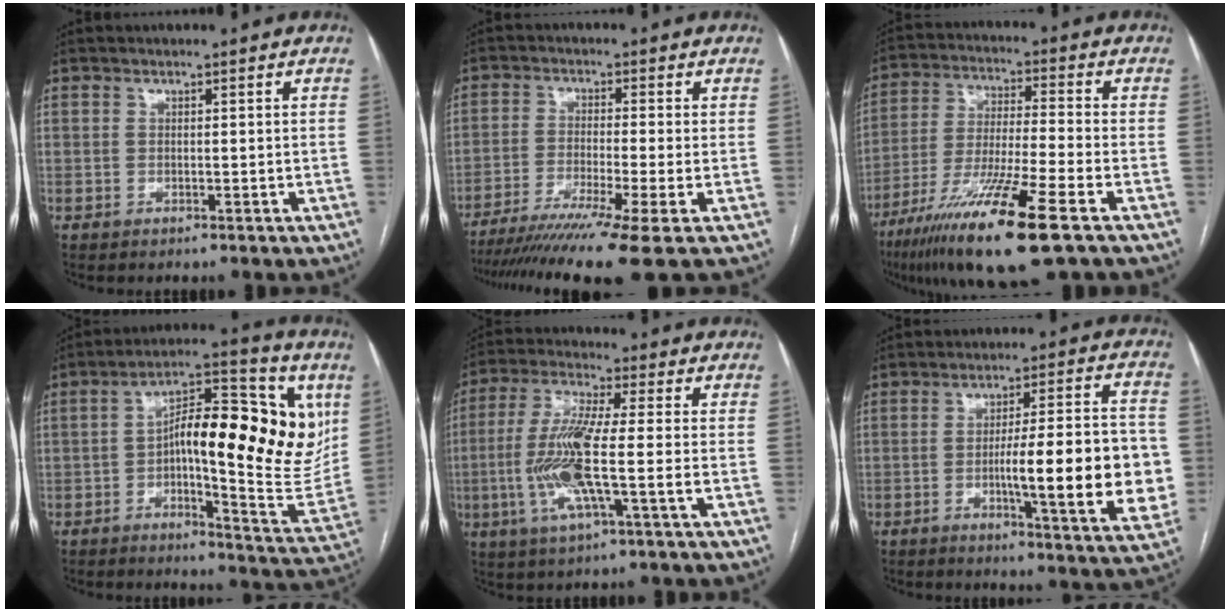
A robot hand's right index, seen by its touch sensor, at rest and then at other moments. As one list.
[{"total": 13.4, "force": [-9.9, -2.2, 8.7], "torque": [-0.141, -0.041, -0.157]}, {"total": 17.1, "force": [-9.6, 0.4, 14.1], "torque": [-0.273, -0.047, -0.172]}, {"total": 22.1, "force": [4.0, 6.1, 20.9], "torque": [-0.292, 0.032, 0.056]}, {"total": 12.1, "force": [-2.3, 0.7, 11.9], "torque": [-0.252, -0.004, -0.049]}, {"total": 17.1, "force": [-2.7, 2.1, 16.8], "torque": [-0.218, 0.007, -0.034]}]